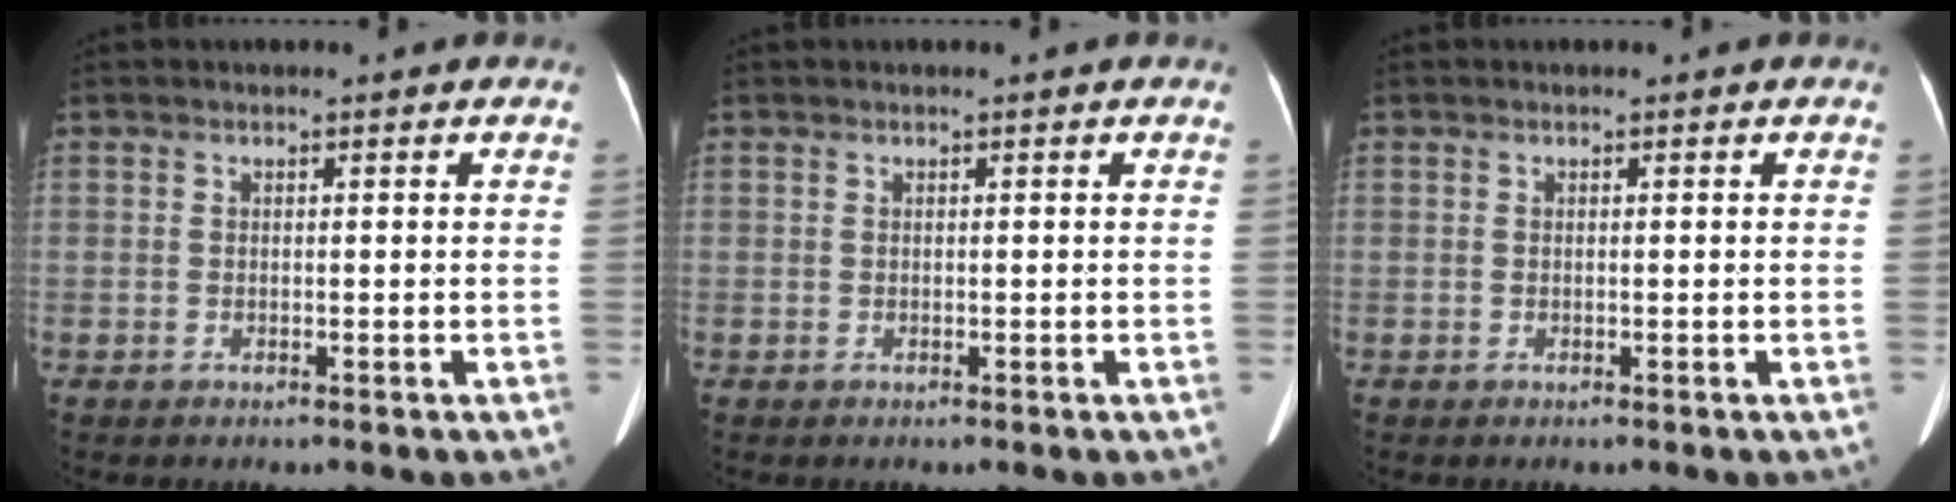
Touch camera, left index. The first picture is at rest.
{"total": 0.0}
{"total": 0.0}